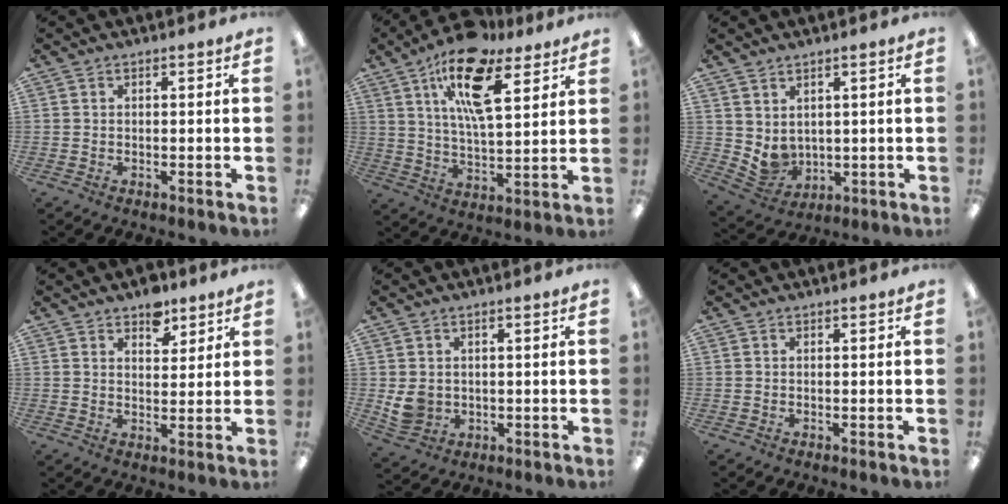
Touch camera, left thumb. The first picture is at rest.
{"total": 18.0, "force": [10.4, 7.2, 12.8], "torque": [-0.215, -0.038, 0.173]}
{"total": 5.1, "force": [2.7, 3.9, 1.8], "torque": [-0.044, -0.019, 0.055]}
{"total": 6.0, "force": [4.4, 3.4, 2.3], "torque": [-0.012, -0.025, 0.072]}
{"total": 5.0, "force": [1.0, 4.4, 2.3], "torque": [-0.045, 0.003, 0.022]}
{"total": 0.0}